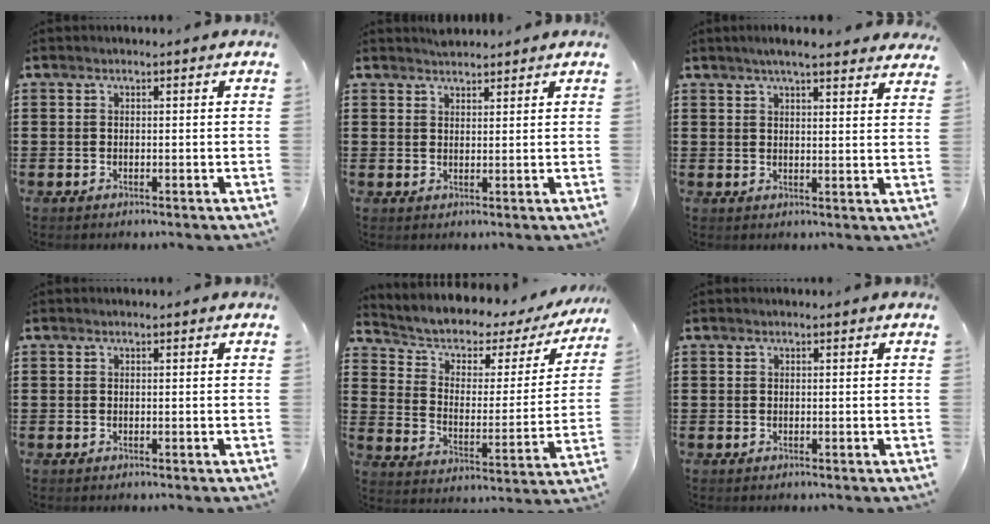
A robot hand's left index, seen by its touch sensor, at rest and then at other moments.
{"total": 2.2, "force": [2.0, 0.9, -0.2], "torque": [0.000, 0.003, 0.041]}
{"total": 4.4, "force": [3.9, 0.0, 2.0], "torque": [-0.048, -0.005, 0.071]}
{"total": 0.0}
{"total": 3.5, "force": [2.1, 2.3, 1.5], "torque": [-0.050, -0.020, 0.026]}
{"total": 0.0}